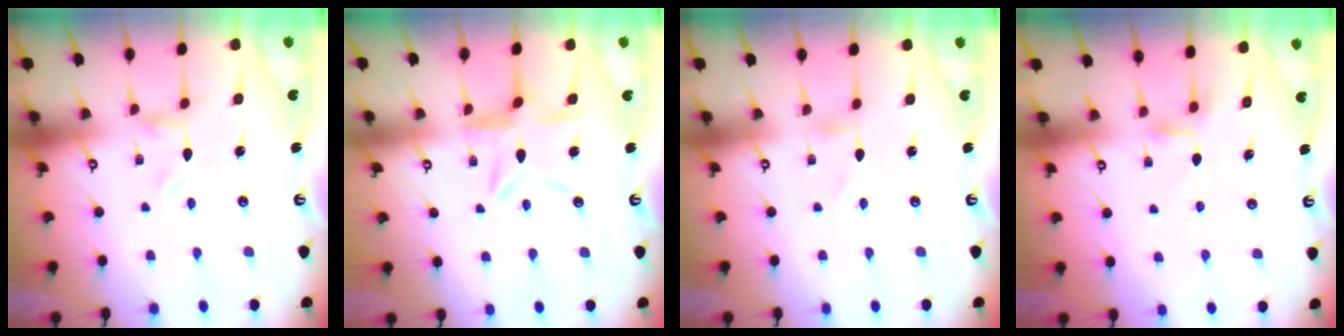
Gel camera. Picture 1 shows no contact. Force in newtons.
{"total": 9.1, "press": 9.0, "slide": 0.7}
{"total": 0.0}
{"total": 4.3, "press": 4.3, "slide": 0.4}